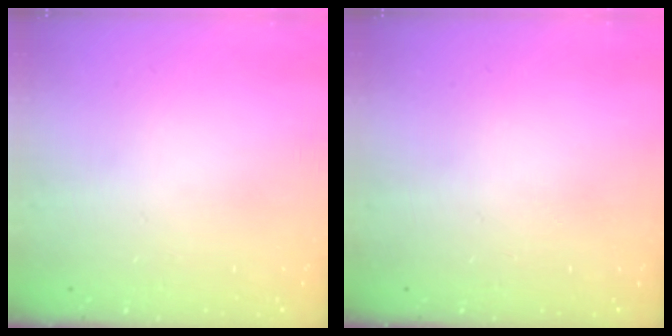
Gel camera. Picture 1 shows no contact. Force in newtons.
{"total": 0.0}